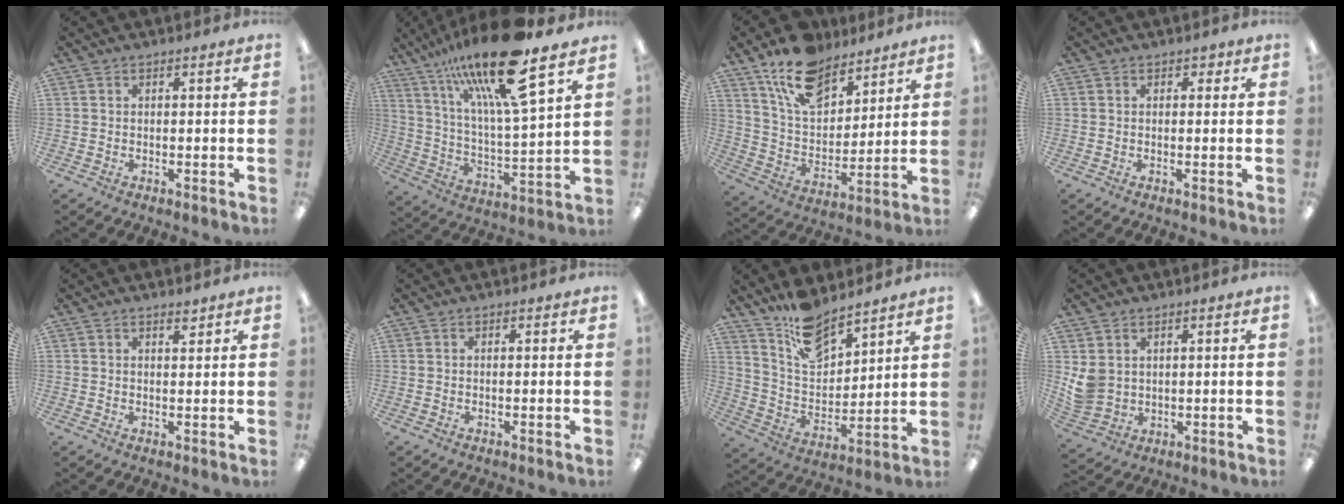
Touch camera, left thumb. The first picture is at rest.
{"total": 22.0, "force": [15.7, 3.8, 15.0], "torque": [-0.271, -0.090, 0.254]}
{"total": 16.0, "force": [11.8, 8.0, 7.1], "torque": [-0.139, -0.056, 0.219]}
{"total": 1.0, "force": [0.5, 0.8, 0.4], "torque": [0.000, 0.000, 0.006]}
{"total": 1.8, "force": [1.7, 0.4, 0.7], "torque": [-0.008, -0.006, 0.029]}
{"total": 0.0}
{"total": 12.1, "force": [10.3, 4.7, 4.3], "torque": [-0.090, -0.066, 0.194]}
{"total": 5.3, "force": [2.3, 4.3, 2.1], "torque": [-0.047, -0.009, 0.046]}